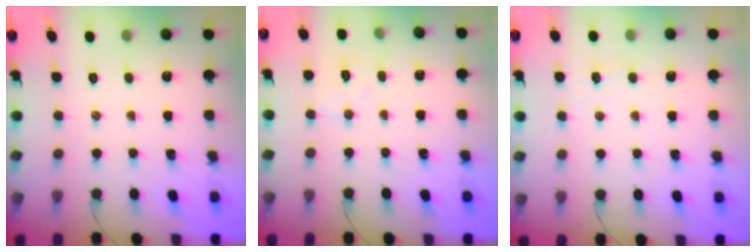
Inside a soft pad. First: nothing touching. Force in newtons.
{"total": 3.9, "press": 3.8, "slide": 0.8}
{"total": 1.6, "press": 1.6, "slide": 0.5}